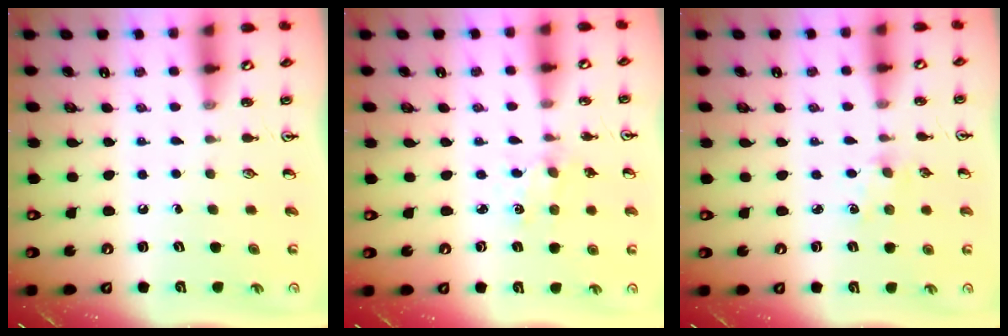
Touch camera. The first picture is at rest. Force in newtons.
{"total": 1.1, "press": 1.1, "slide": 0.2}
{"total": 3.1, "press": 3.1, "slide": 0.5}